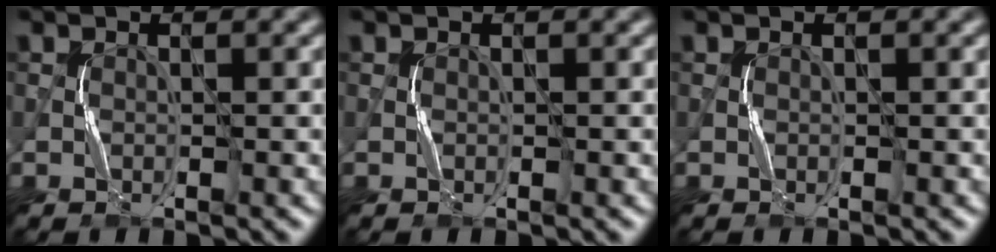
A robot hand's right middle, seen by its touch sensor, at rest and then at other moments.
{"total": 0.0}
{"total": 0.0}